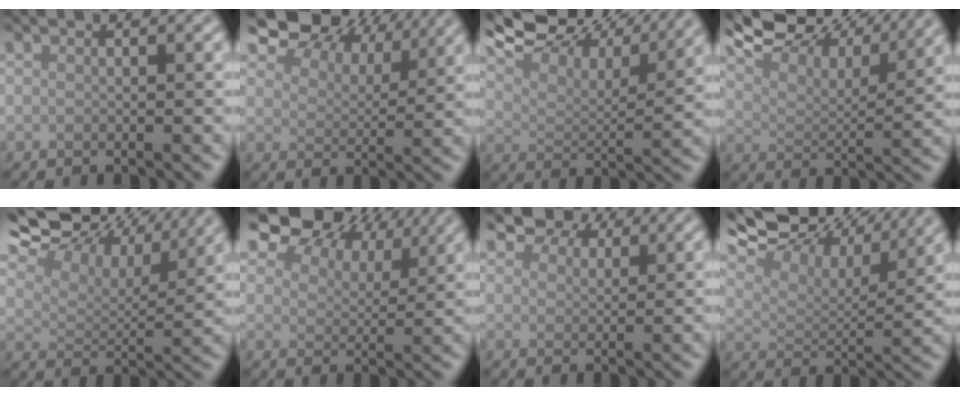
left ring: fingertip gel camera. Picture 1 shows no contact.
{"total": 9.3, "force": [7.3, 4.1, 4.1], "torque": [-0.084, 0.008, 0.110]}
{"total": 10.9, "force": [9.6, 2.6, 4.4], "torque": [-0.092, 0.011, 0.136]}
{"total": 9.5, "force": [8.5, 2.2, 3.6], "torque": [-0.080, 0.011, 0.125]}
{"total": 13.8, "force": [10.7, 5.5, 6.7], "torque": [-0.136, 0.026, 0.141]}
{"total": 11.4, "force": [8.4, 5.6, 5.3], "torque": [-0.117, 0.008, 0.136]}
{"total": 4.4, "force": [3.8, 1.8, 1.2], "torque": [-0.029, 0.005, 0.060]}
{"total": 12.8, "force": [10.5, 4.2, 6.1], "torque": [-0.126, 0.020, 0.140]}